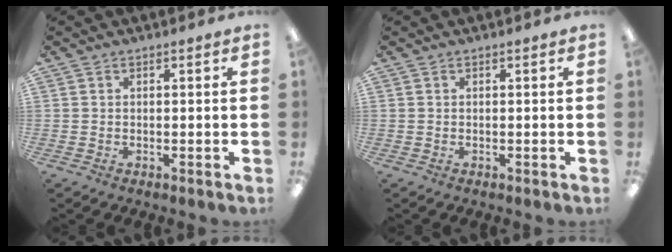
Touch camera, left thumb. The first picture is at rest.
{"total": 0.0}